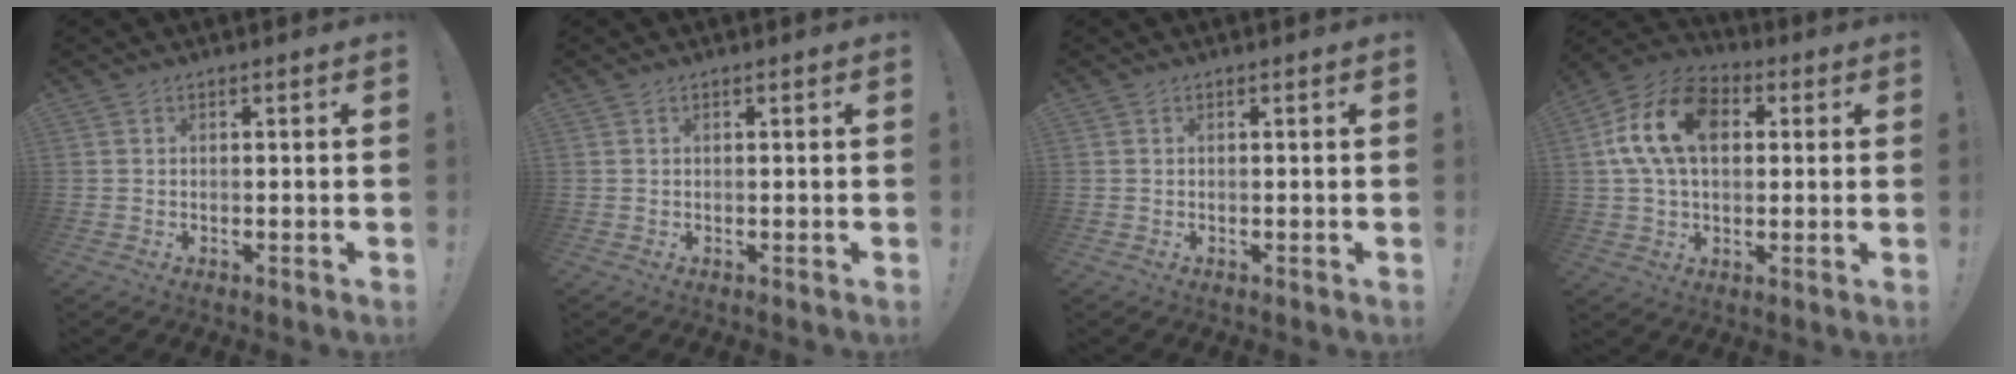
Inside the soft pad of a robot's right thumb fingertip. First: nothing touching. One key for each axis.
{"total": 0.0}
{"total": 0.0}
{"total": 17.1, "fx": 3.8, "fy": 11.3, "fz": 12.2, "tx": -0.231, "ty": 0.008, "tz": 0.070}